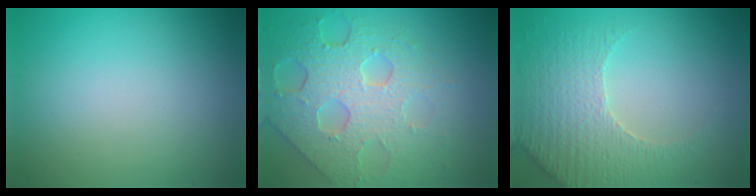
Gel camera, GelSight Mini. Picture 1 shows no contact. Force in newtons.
{"total": 8.2, "press": 5.5, "slide": 6.0}
{"total": 4.5, "press": 3.9, "slide": 2.4}